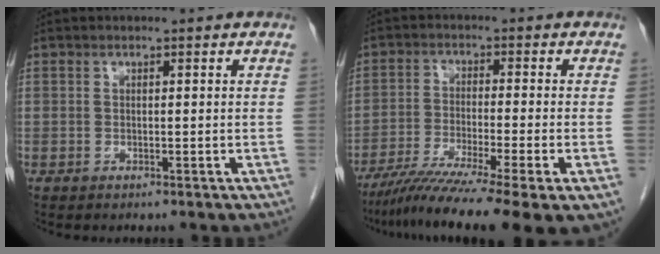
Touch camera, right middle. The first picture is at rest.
{"total": 13.8, "force": [-9.6, 0.1, 10.0], "torque": [-0.160, -0.036, -0.155]}